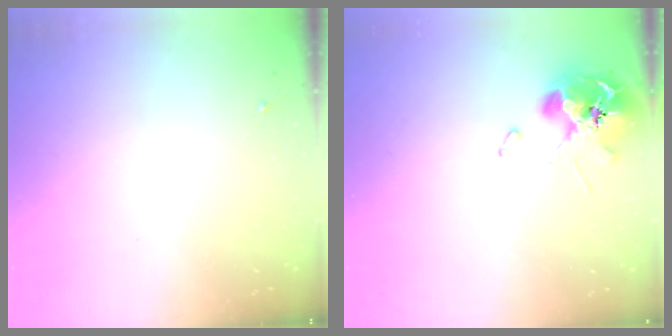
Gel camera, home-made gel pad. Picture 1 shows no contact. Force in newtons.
{"total": 14.3, "press": 14.2, "slide": 1.4}